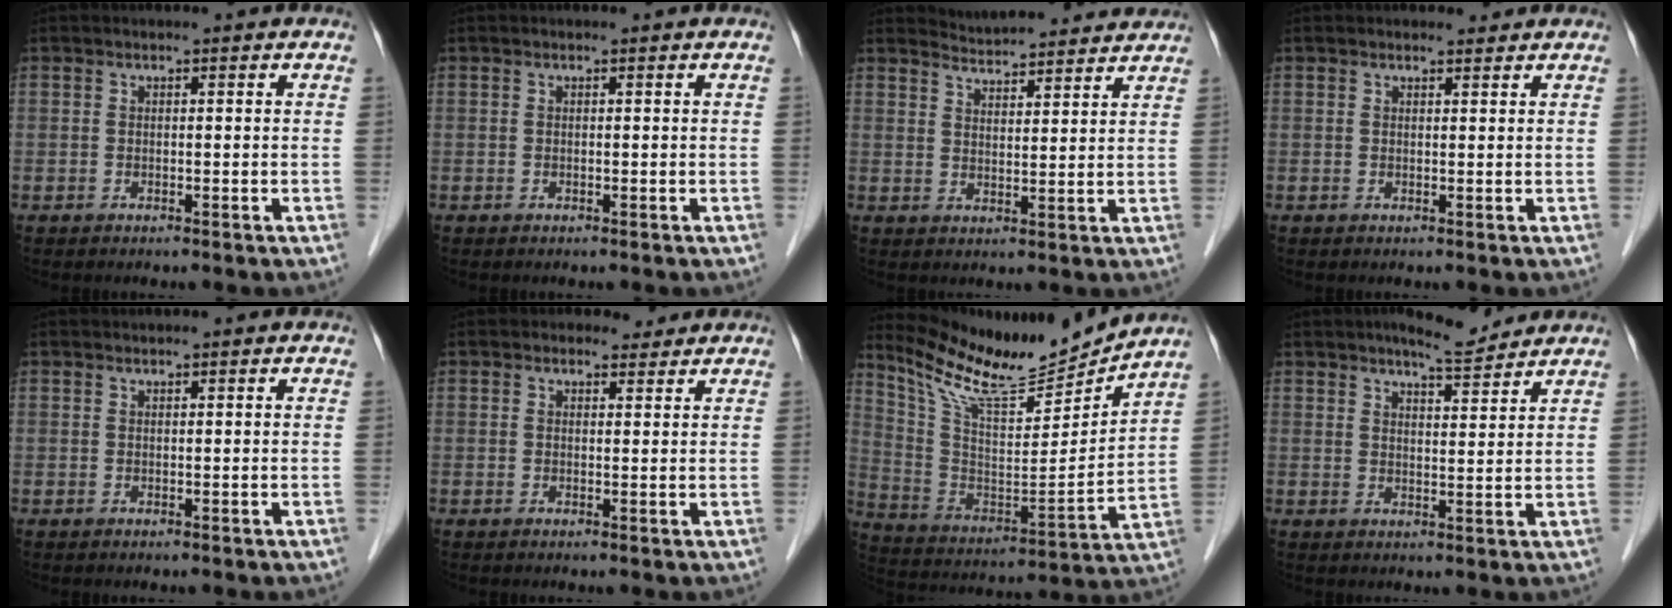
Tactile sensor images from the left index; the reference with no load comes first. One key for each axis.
{"total": 0.0}
{"total": 9.5, "fx": 9.3, "fy": 1.2, "fz": 1.7, "tx": -0.029, "ty": 0.010, "tz": 0.123}
{"total": 1.2, "fx": 1.1, "fy": 0.4, "fz": 0.0, "tx": -0.009, "ty": -0.003, "tz": 0.016}
{"total": 0.6, "fx": 0.5, "fy": -0.1, "fz": 0.3, "tx": -0.009, "ty": 0.007, "tz": 0.013}
{"total": 2.0, "fx": 1.7, "fy": 1.0, "fz": 0.0, "tx": -0.001, "ty": 0.001, "tz": 0.022}
{"total": 16.6, "fx": 15.5, "fy": 1.1, "fz": 5.8, "tx": -0.123, "ty": -0.023, "tz": 0.271}
{"total": 6.9, "fx": 6.3, "fy": 0.9, "fz": 2.8, "tx": -0.051, "ty": 0.000, "tz": 0.096}